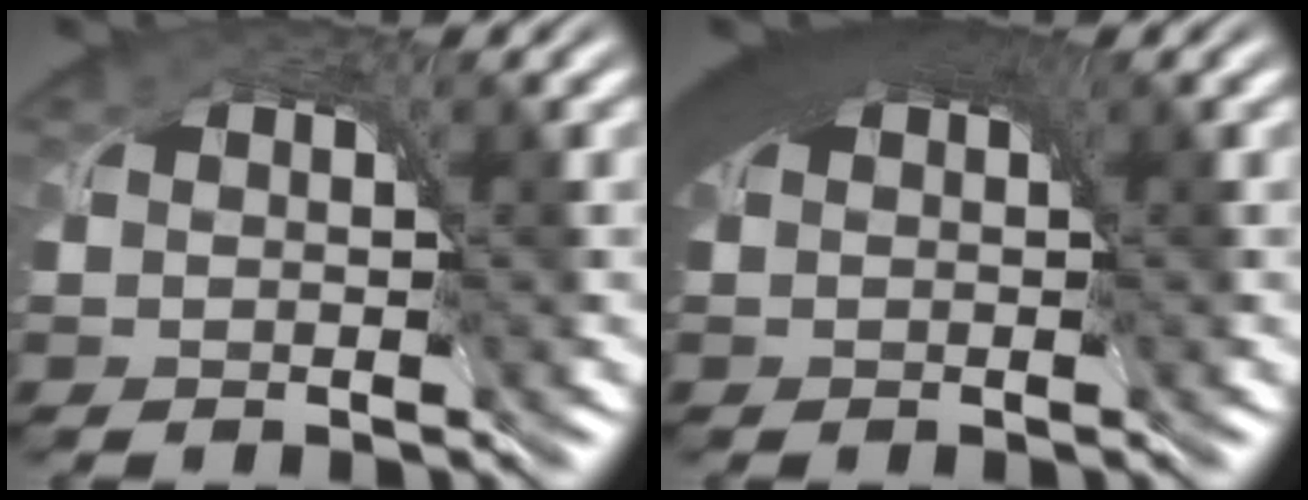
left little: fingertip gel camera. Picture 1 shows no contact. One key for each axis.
{"total": 7.0, "fx": 2.8, "fy": 3.4, "fz": 5.4, "tx": -0.086, "ty": 0.015, "tz": 0.031}